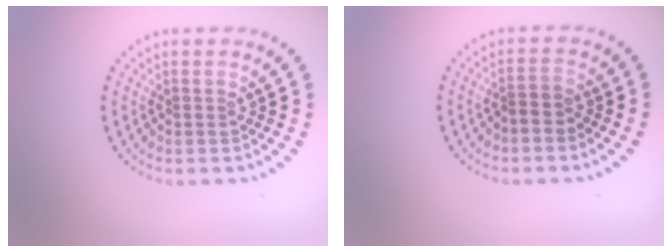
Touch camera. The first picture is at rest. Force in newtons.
{"total": 1.1, "press": 0.8, "slide": 0.7}